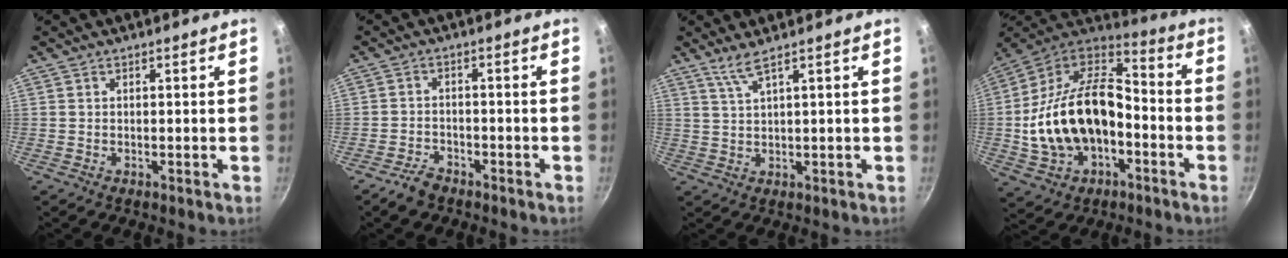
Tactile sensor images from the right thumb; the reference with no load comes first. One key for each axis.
{"total": 4.0, "fx": -3.1, "fy": 2.0, "fz": 1.4, "tx": -0.024, "ty": 0.032, "tz": -0.054}
{"total": 3.1, "fx": 2.1, "fy": -0.2, "fz": 2.3, "tx": -0.050, "ty": -0.017, "tz": 0.047}
{"total": 23.5, "fx": -4.1, "fy": 14.9, "fz": 17.7, "tx": -0.320, "ty": 0.058, "tz": -0.072}